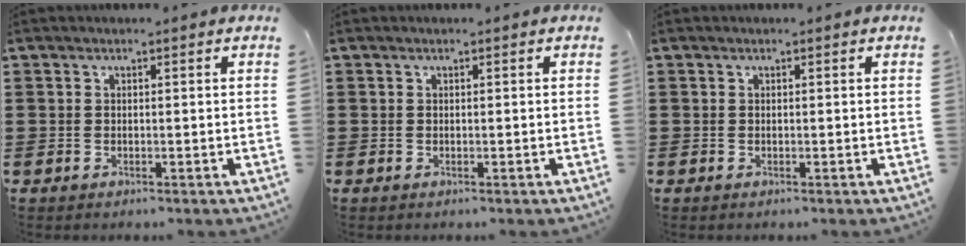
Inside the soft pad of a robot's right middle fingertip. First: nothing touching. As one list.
[{"total": 0.0}, {"total": 0.0}]